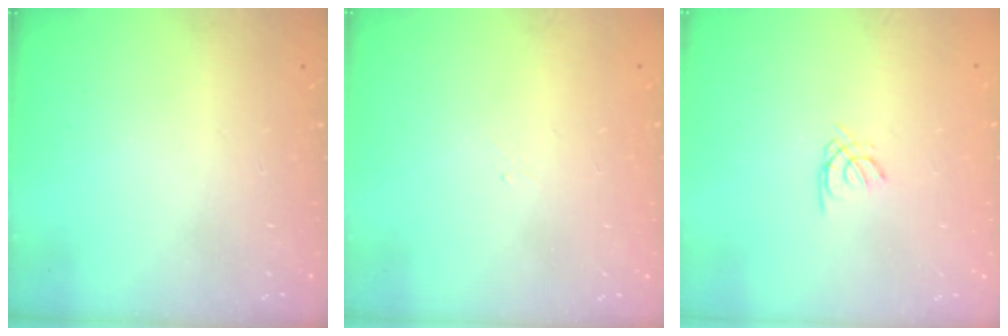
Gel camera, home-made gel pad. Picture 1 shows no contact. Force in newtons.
{"total": 1.3, "press": 1.2, "slide": 0.5}
{"total": 1.5, "press": 1.4, "slide": 0.4}